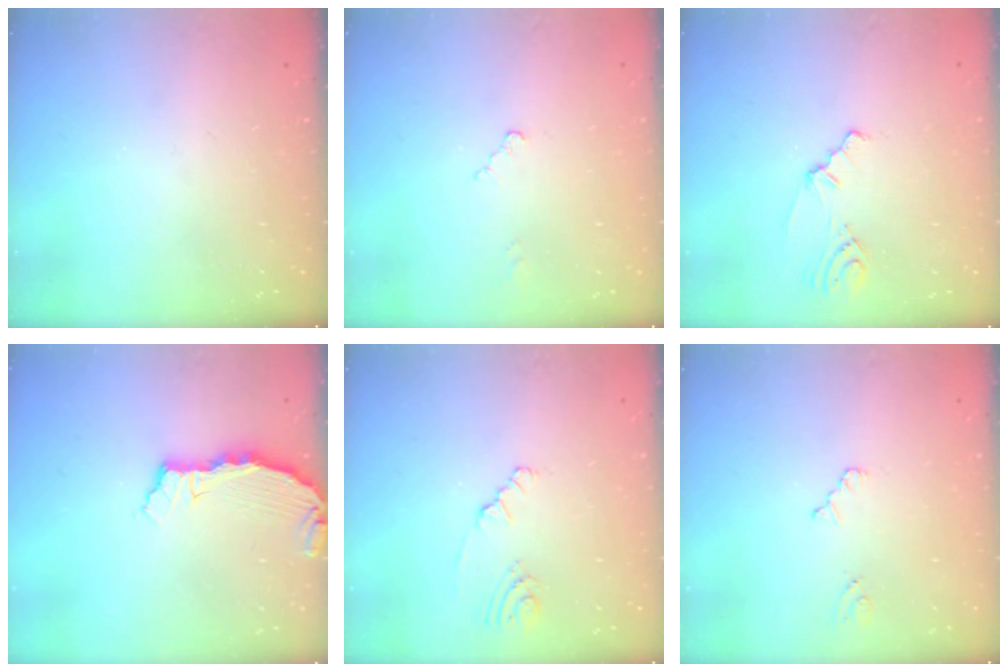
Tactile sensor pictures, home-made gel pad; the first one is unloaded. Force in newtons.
{"total": 2.6, "press": 2.6, "slide": 0.3}
{"total": 2.2, "press": 2.1, "slide": 0.6}
{"total": 4.7, "press": 4.7, "slide": 0.1}
{"total": 2.8, "press": 2.8, "slide": 0.5}
{"total": 2.2, "press": 2.2, "slide": 0.4}